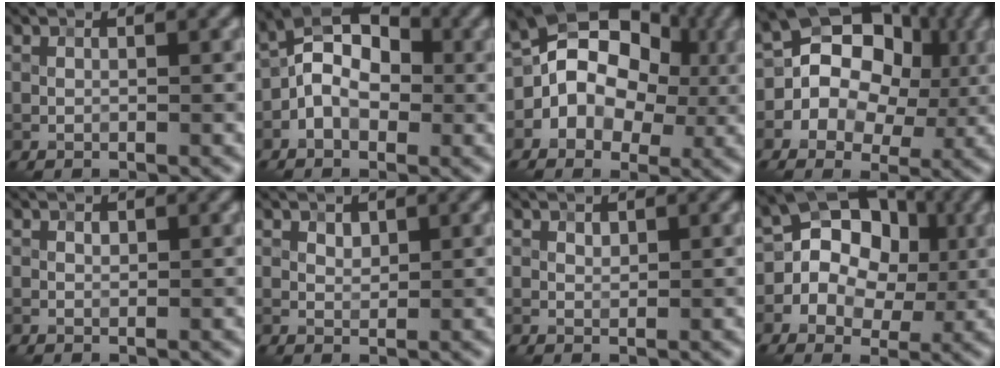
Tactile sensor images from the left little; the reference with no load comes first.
{"total": 6.3, "force": [-0.7, 4.2, 4.6], "torque": [-0.061, 0.026, -0.023]}
{"total": 10.2, "force": [0.0, 8.2, 6.1], "torque": [-0.063, 0.039, -0.041]}
{"total": 9.2, "force": [0.5, 7.7, 5.0], "torque": [-0.051, 0.021, -0.020]}
{"total": 0.6, "force": [0.3, 0.4, 0.3], "torque": [-0.004, 0.000, 0.005]}
{"total": 1.1, "force": [0.7, 0.7, 0.5], "torque": [-0.009, 0.000, 0.015]}
{"total": 0.8, "force": [0.5, 0.5, 0.3], "torque": [-0.007, -0.001, 0.010]}
{"total": 8.7, "force": [1.0, 7.2, 4.8], "torque": [-0.054, 0.031, -0.017]}